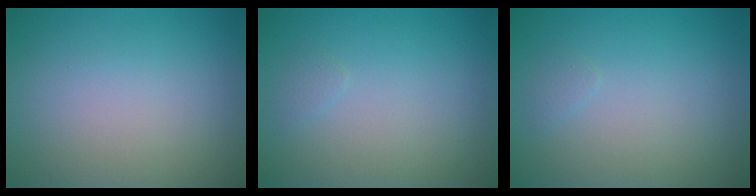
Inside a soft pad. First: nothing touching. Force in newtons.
{"total": 0.6, "press": 0.5, "slide": 0.1}
{"total": 0.6, "press": 0.5, "slide": 0.1}